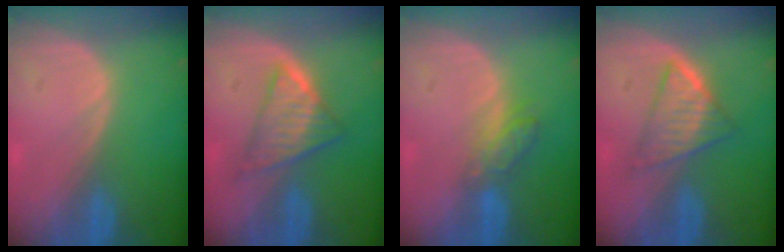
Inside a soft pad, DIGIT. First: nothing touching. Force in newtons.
{"total": 6.1, "press": 5.8, "slide": 2.0}
{"total": 4.4, "press": 4.1, "slide": 1.6}
{"total": 5.6, "press": 5.5, "slide": 1.4}